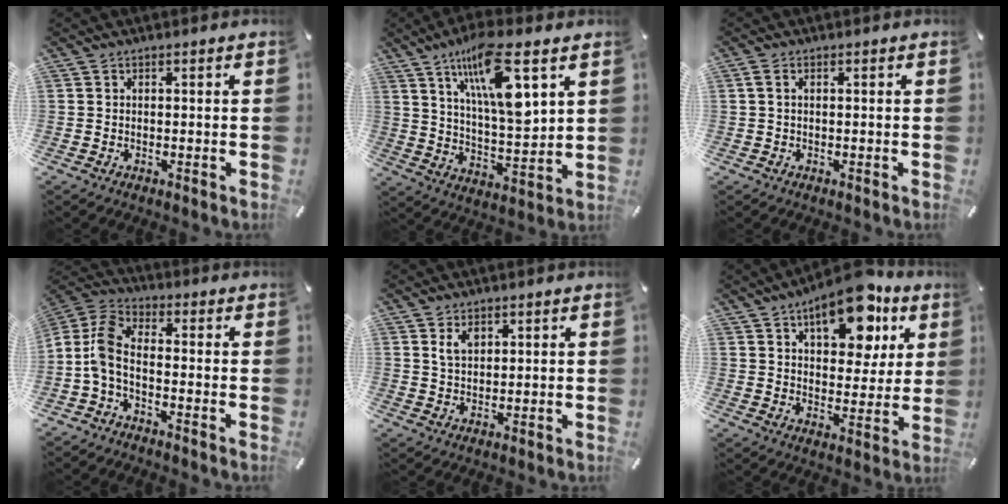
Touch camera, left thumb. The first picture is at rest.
{"total": 16.6, "force": [9.3, 5.2, 12.7], "torque": [-0.229, -0.034, 0.151]}
{"total": 1.2, "force": [0.1, 0.6, 1.1], "torque": [-0.028, 0.001, -0.002]}
{"total": 7.5, "force": [-2.3, 4.4, 5.6], "torque": [-0.136, -0.006, -0.046]}
{"total": 3.1, "force": [1.7, 2.0, 1.6], "torque": [-0.028, 0.000, 0.029]}
{"total": 15.7, "force": [9.2, 8.0, 9.9], "torque": [-0.134, -0.036, 0.154]}